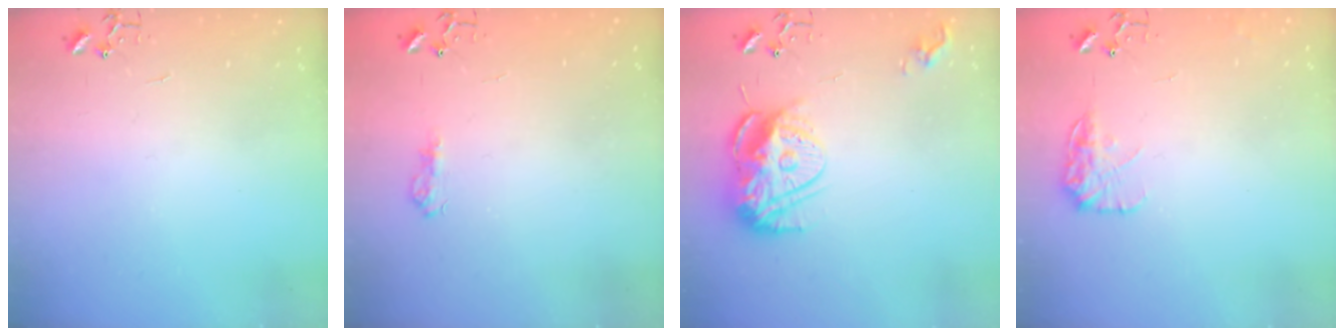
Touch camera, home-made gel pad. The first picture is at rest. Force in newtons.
{"total": 7.9, "press": 7.8, "slide": 0.8}
{"total": 14.8, "press": 14.7, "slide": 1.4}
{"total": 11.4, "press": 11.3, "slide": 0.4}